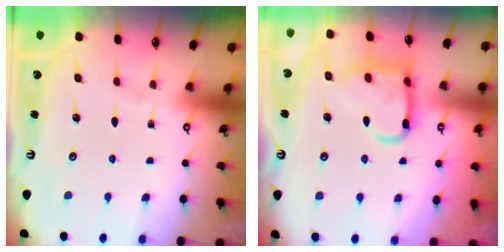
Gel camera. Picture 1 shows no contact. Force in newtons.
{"total": 13.5, "press": 13.5, "slide": 1.3}